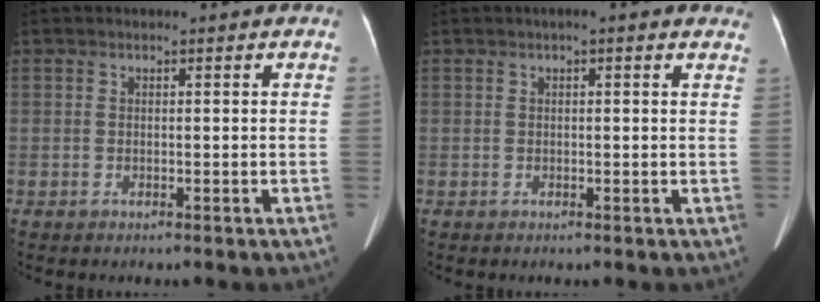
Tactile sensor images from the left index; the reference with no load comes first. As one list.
[{"total": 3.7, "force": [2.5, 0.8, 2.6], "torque": [-0.021, 0.019, 0.021]}]